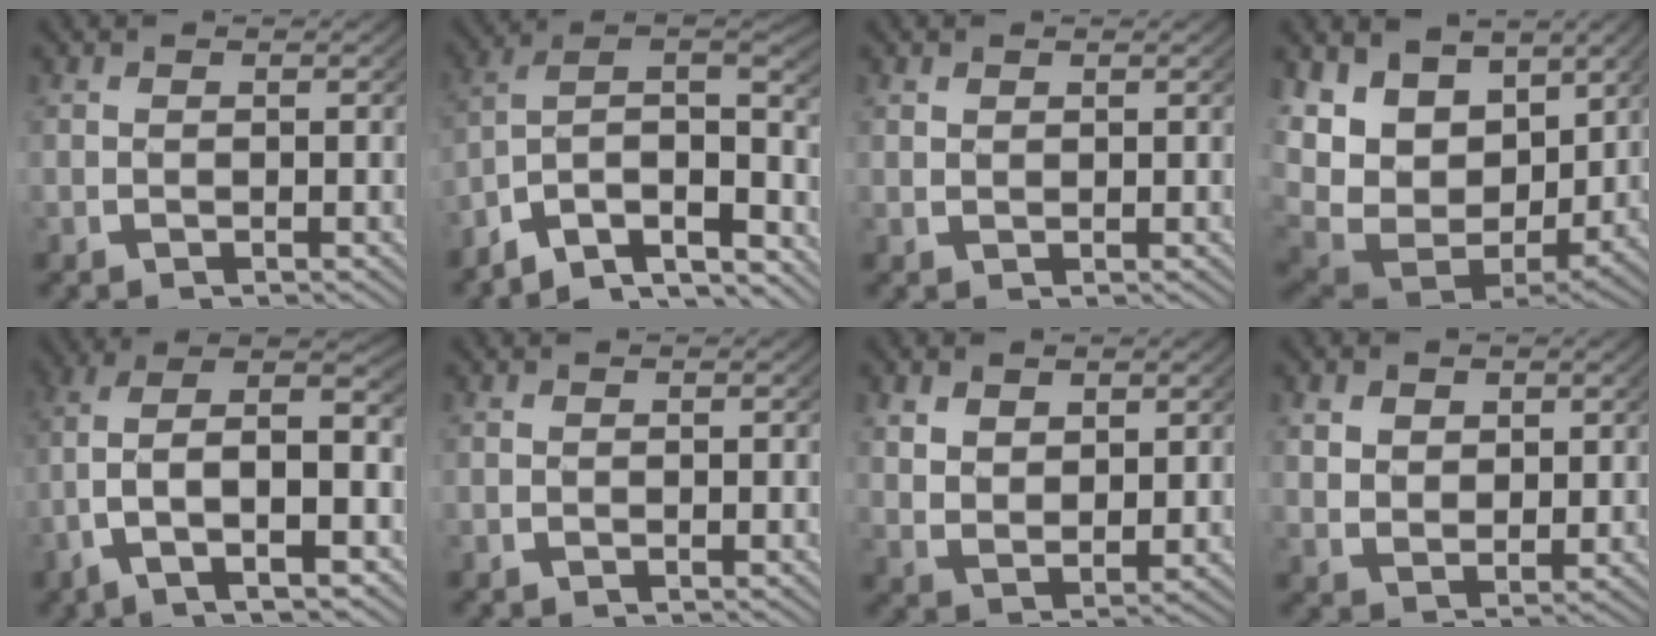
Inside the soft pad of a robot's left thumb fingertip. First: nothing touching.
{"total": 15.0, "force": [-3.5, 11.2, 9.4], "torque": [-0.185, -0.035, -0.066]}
{"total": 0.7, "force": [0.6, 0.2, 0.0], "torque": [0.003, 0.000, 0.016]}
{"total": 13.7, "force": [0.7, 10.1, 9.3], "torque": [-0.208, -0.048, 0.023]}
{"total": 11.5, "force": [-1.1, 6.8, 9.2], "torque": [-0.193, -0.039, -0.007]}
{"total": 0.0}
{"total": 3.5, "force": [1.2, 2.3, 2.3], "torque": [-0.045, -0.015, 0.036]}
{"total": 3.0, "force": [1.3, 2.2, 1.6], "torque": [-0.029, -0.012, 0.034]}